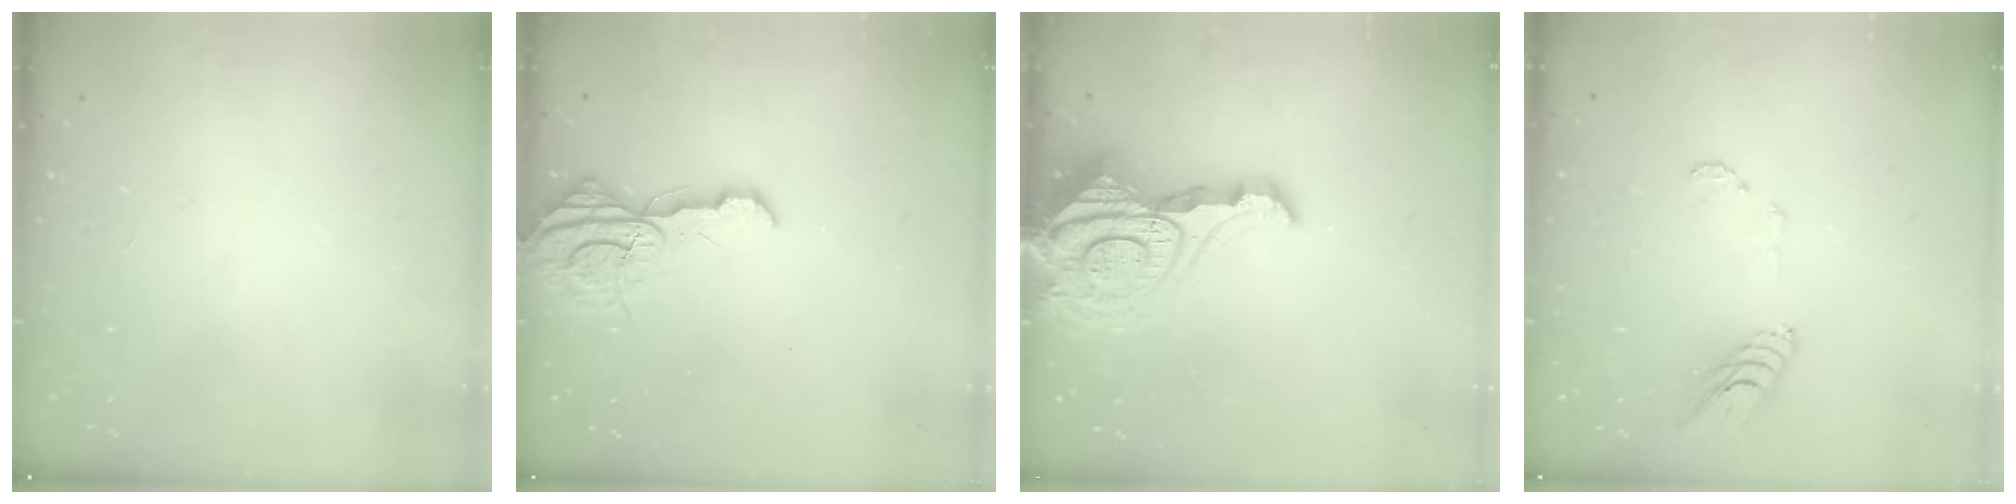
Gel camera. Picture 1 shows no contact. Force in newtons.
{"total": 11.3, "press": 11.2, "slide": 1.3}
{"total": 20.4, "press": 20.3, "slide": 2.1}
{"total": 6.3, "press": 6.3, "slide": 0.4}